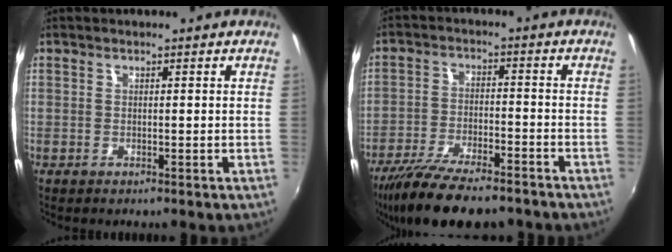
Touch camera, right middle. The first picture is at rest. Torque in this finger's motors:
{"motor_torque": [1.09, -1.05, 0.30, 0.12]}